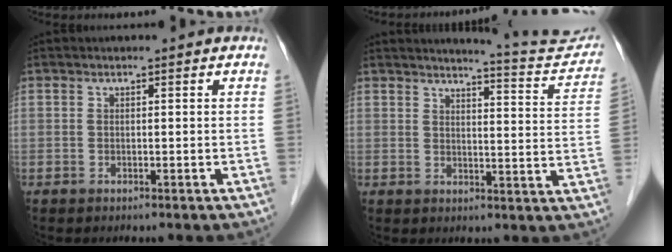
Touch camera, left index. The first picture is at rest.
{"total": 11.0, "force": [10.9, -0.3, 1.9], "torque": [-0.024, -0.050, 0.119]}